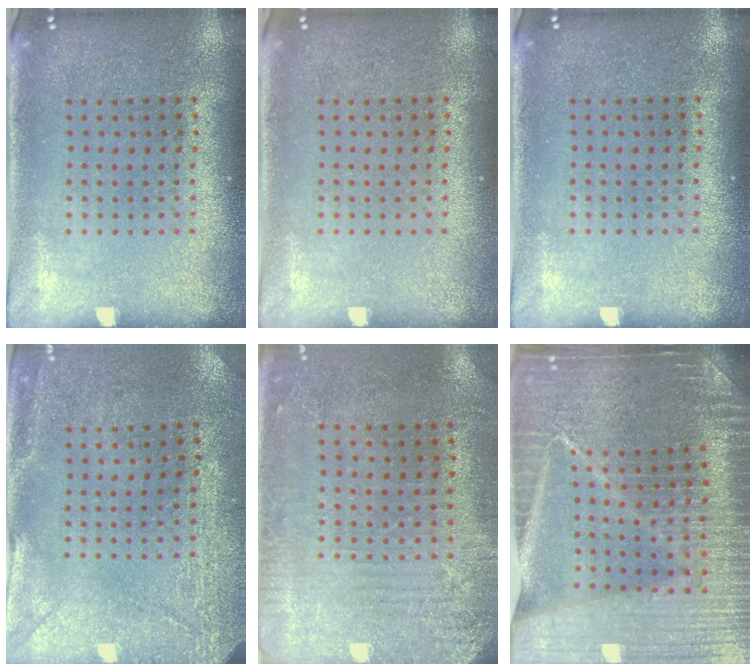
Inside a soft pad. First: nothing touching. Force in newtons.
{"total": 0.0}
{"total": 0.0}
{"total": 2.9, "press": 2.4, "slide": 1.6}
{"total": 2.9, "press": 2.4, "slide": 1.6}
{"total": 5.3, "press": 4.8, "slide": 2.1}